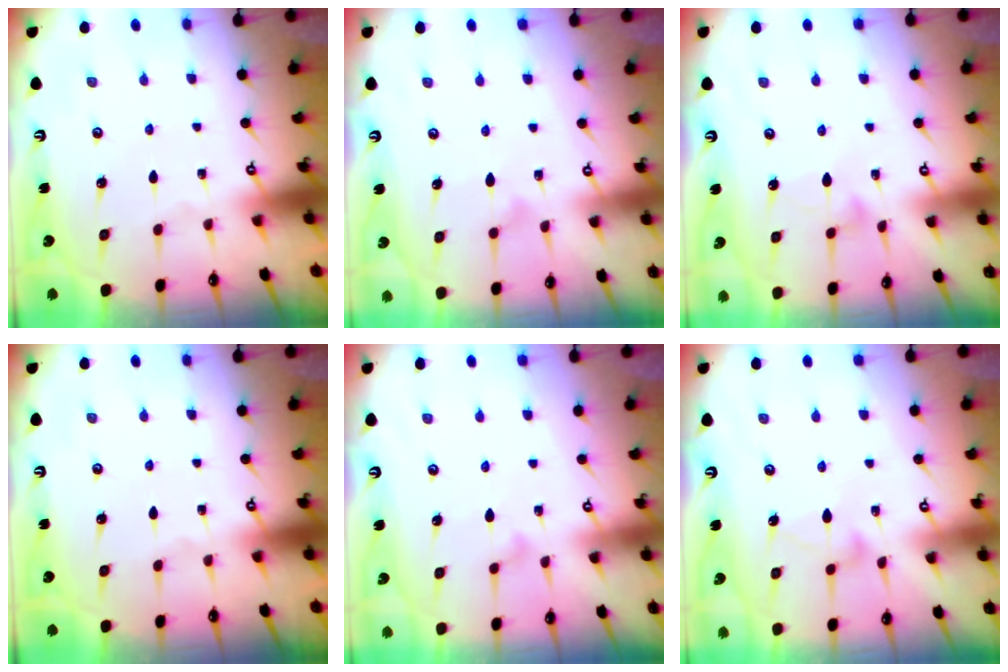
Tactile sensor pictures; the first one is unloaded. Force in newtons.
{"total": 8.0, "press": 7.9, "slide": 0.5}
{"total": 6.4, "press": 6.4, "slide": 0.5}
{"total": 0.0}
{"total": 8.0, "press": 8.0, "slide": 0.4}
{"total": 9.8, "press": 9.8, "slide": 0.5}